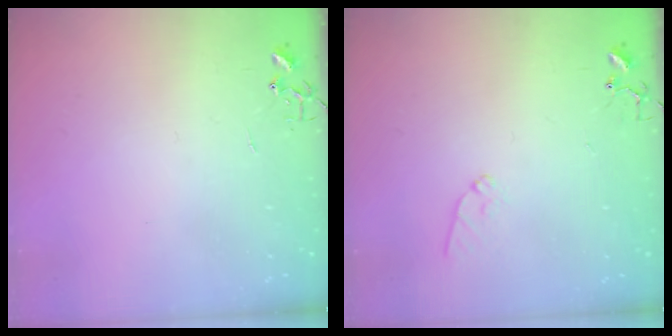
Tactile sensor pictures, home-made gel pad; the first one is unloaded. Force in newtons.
{"total": 6.4, "press": 6.4, "slide": 0.6}